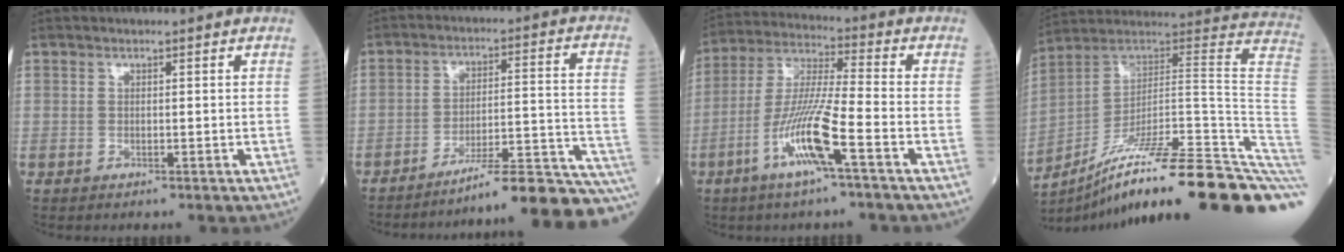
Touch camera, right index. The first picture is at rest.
{"total": 19.5, "force": [-17.7, -1.3, 8.1], "torque": [-0.052, 0.022, -0.245]}
{"total": 11.5, "force": [-5.2, 0.0, 10.3], "torque": [-0.209, -0.004, -0.103]}
{"total": 33.0, "force": [-21.2, 0.5, 25.3], "torque": [-0.219, 0.012, -0.319]}